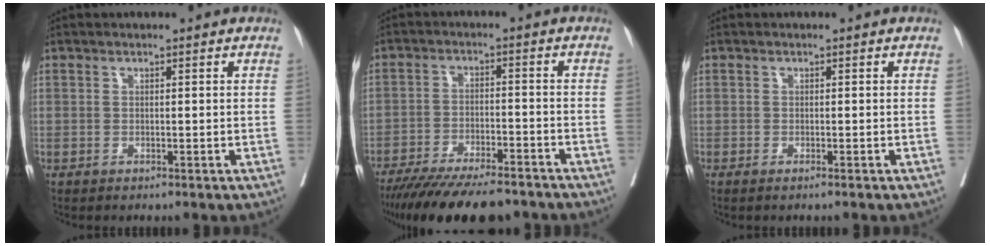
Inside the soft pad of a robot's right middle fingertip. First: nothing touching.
{"total": 16.5, "force": [-14.0, 3.1, 8.0], "torque": [-0.128, -0.020, -0.213]}
{"total": 1.3, "force": [-0.9, -0.2, 0.9], "torque": [-0.012, 0.000, -0.010]}